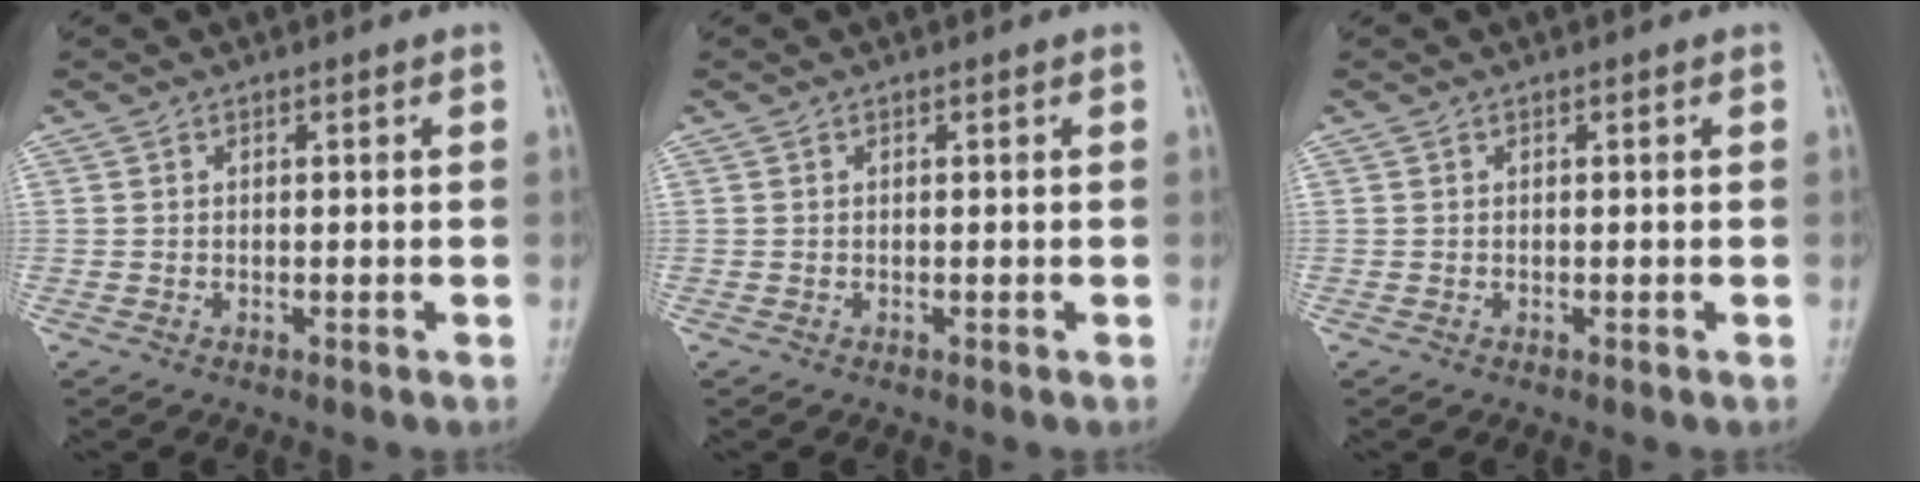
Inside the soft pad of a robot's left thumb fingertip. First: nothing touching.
{"total": 0.0}
{"total": 0.0}